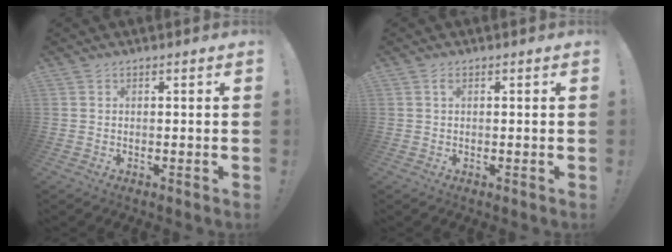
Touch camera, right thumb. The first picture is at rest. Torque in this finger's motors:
{"motor_torque": [0.22, 0.46, 0.05, -0.17, 0.10]}